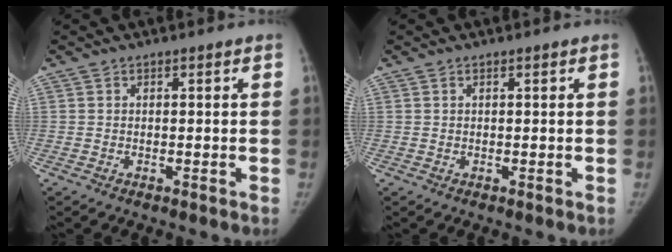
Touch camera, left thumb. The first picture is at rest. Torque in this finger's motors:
{"motor_torque": [-0.01, -0.01, 0.04, 0.01, 0.00]}